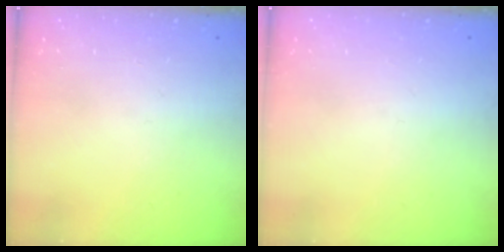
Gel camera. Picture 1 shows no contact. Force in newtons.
{"total": 0.0}